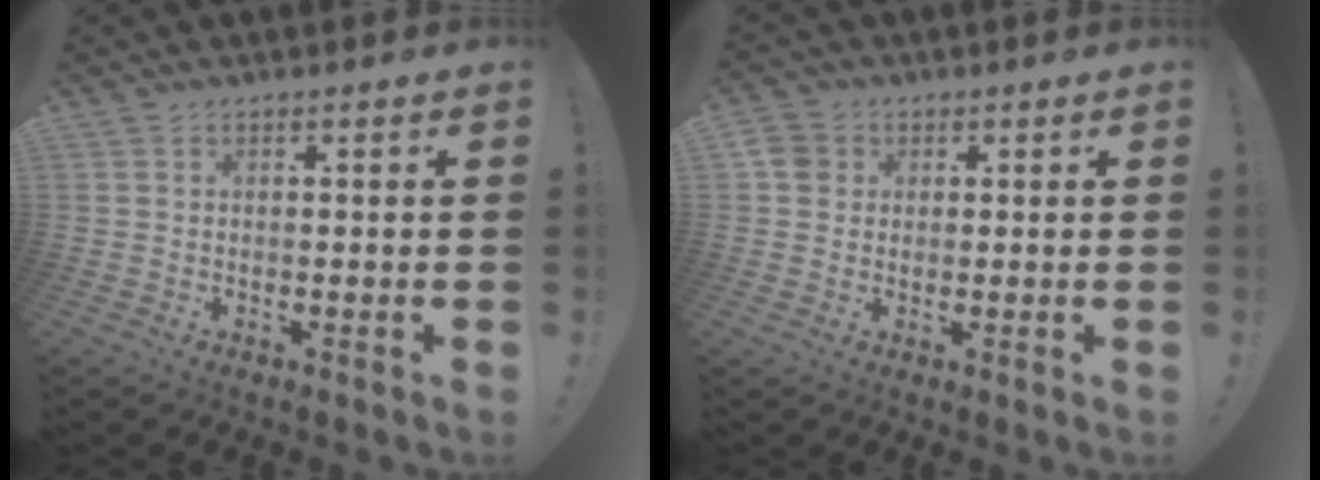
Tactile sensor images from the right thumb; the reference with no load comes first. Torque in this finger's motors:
{"motor_torque": [0.36, 0.13, 0.14, -0.06, -0.01]}